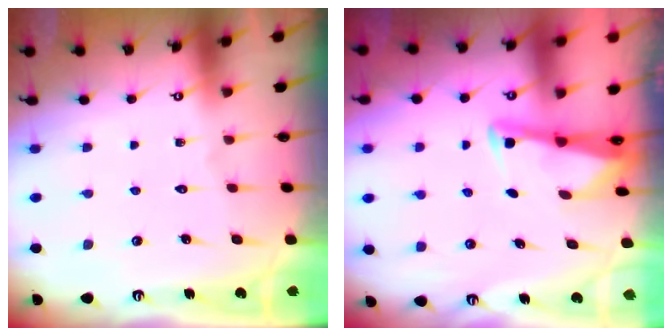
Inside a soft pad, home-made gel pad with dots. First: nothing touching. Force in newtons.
{"total": 2.7, "press": 2.7, "slide": 0.2}